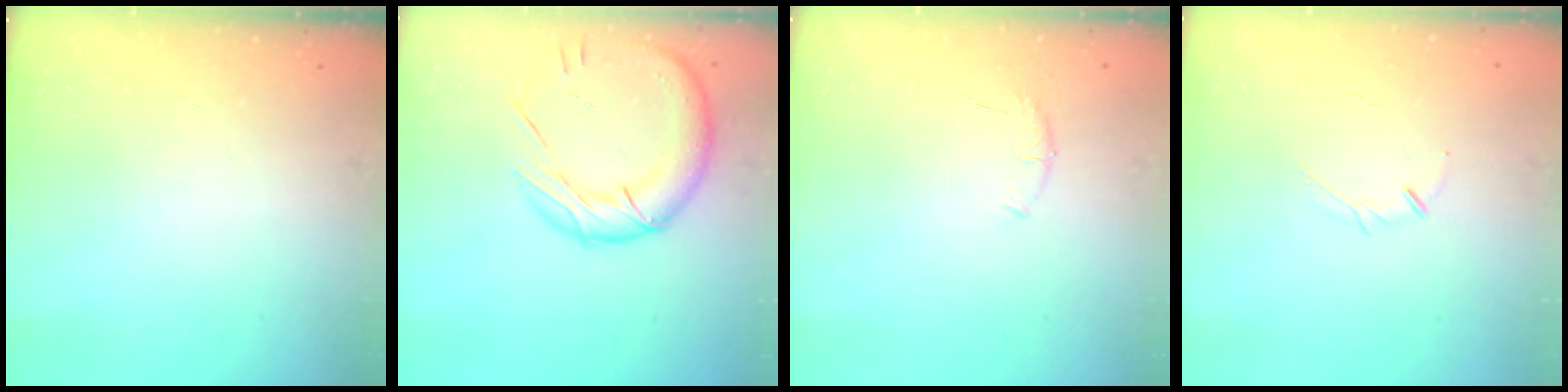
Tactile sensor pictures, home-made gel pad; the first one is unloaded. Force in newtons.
{"total": 17.1, "press": 17.0, "slide": 2.0}
{"total": 6.7, "press": 6.5, "slide": 1.9}
{"total": 3.2, "press": 3.2, "slide": 0.7}